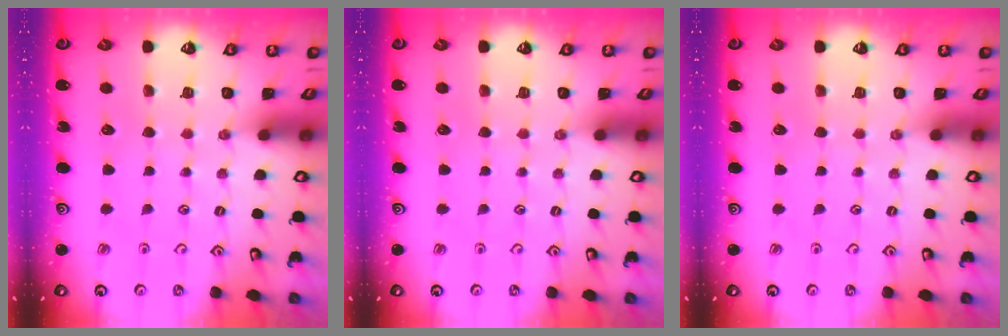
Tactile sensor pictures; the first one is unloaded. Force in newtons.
{"total": 0.0}
{"total": 0.0}